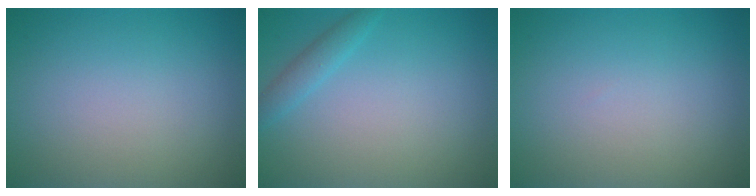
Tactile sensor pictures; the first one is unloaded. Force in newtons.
{"total": 1.5, "press": 1.5, "slide": 0.1}
{"total": 0.0}